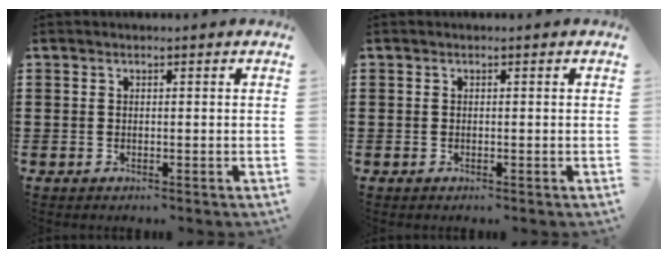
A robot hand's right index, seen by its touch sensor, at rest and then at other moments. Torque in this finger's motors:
{"motor_torque": [0.00, 2.14, 0.00, 0.00]}